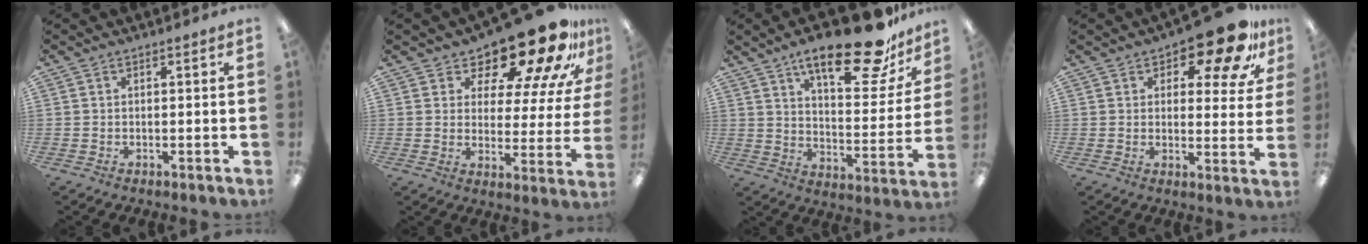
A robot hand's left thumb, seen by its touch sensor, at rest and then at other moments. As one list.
[{"total": 19.3, "force": [15.3, 6.2, 10.0], "torque": [-0.147, -0.113, 0.250]}, {"total": 21.6, "force": [15.4, 7.0, 13.4], "torque": [-0.199, -0.094, 0.251]}, {"total": 12.8, "force": [8.8, 5.3, 7.5], "torque": [-0.091, -0.053, 0.148]}]